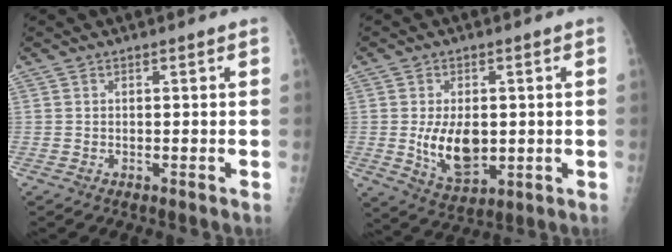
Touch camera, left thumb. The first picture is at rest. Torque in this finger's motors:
{"motor_torque": [0.43, 0.42, 0.57, 0.40, 0.16]}